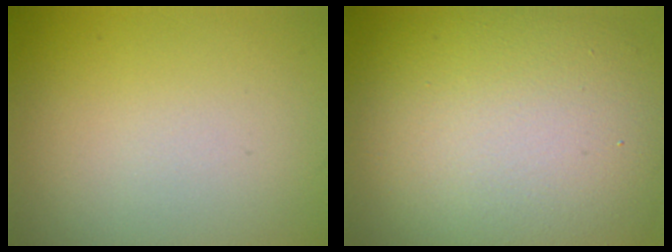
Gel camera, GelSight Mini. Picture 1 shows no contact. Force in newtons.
{"total": 15.5, "press": 15.4, "slide": 1.2}